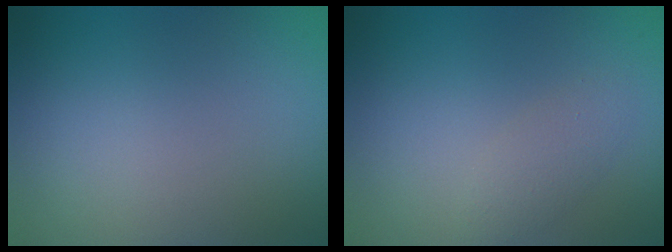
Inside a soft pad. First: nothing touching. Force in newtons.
{"total": 1.5, "press": 1.5, "slide": 0.0}